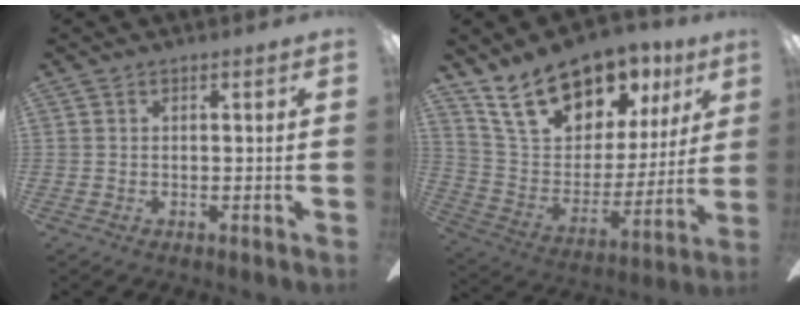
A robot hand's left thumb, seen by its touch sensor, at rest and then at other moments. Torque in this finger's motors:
{"motor_torque": [1.91, 1.90, 1.23, -1.54, 0.35]}